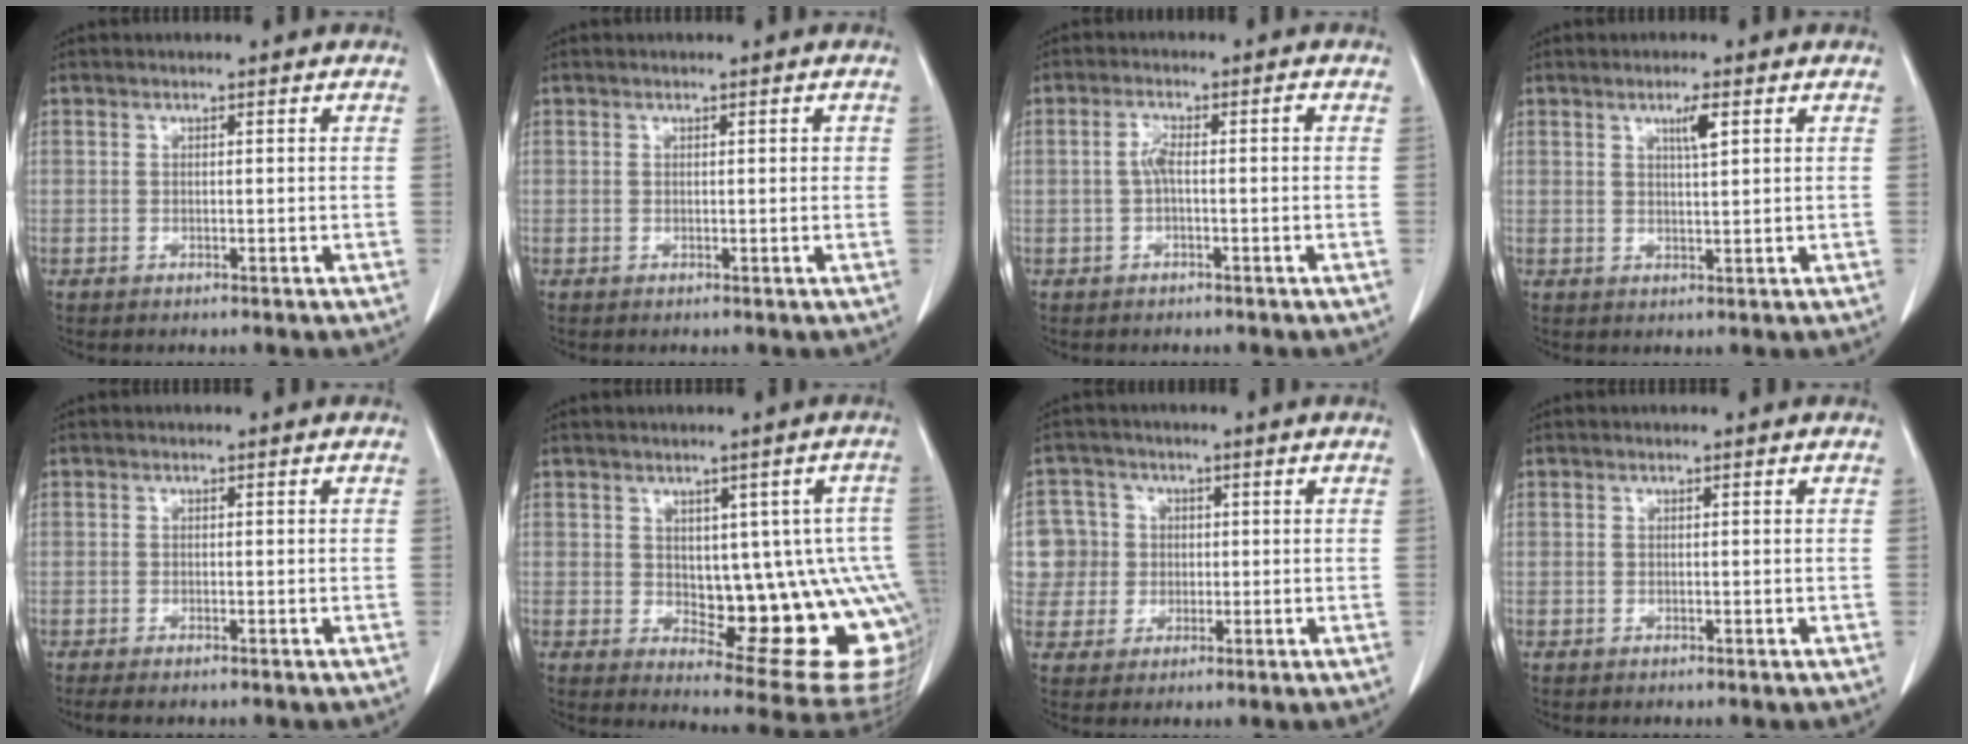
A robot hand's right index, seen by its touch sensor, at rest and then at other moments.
{"total": 0.8, "force": [0.2, 0.2, 0.8], "torque": [-0.011, 0.001, 0.004]}
{"total": 3.0, "force": [-0.2, 0.7, 2.9], "torque": [-0.057, 0.012, -0.001]}
{"total": 2.8, "force": [1.3, 0.1, 2.5], "torque": [-0.044, -0.003, 0.023]}
{"total": 1.9, "force": [-1.6, 0.1, 1.1], "torque": [-0.016, -0.005, -0.022]}
{"total": 16.8, "force": [-1.5, 6.7, 15.4], "torque": [-0.124, 0.017, 0.008]}
{"total": 7.3, "force": [0.8, 7.2, 0.4], "torque": [-0.013, 0.028, 0.025]}
{"total": 0.0}